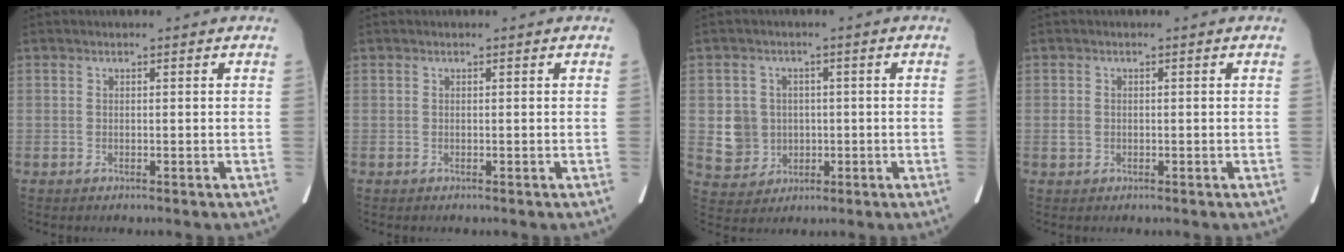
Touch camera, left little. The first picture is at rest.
{"total": 0.0}
{"total": 5.9, "force": [-0.1, 5.8, 1.0], "torque": [-0.026, 0.012, 0.011]}
{"total": 1.4, "force": [-0.2, 1.2, 0.6], "torque": [-0.021, 0.001, 0.001]}